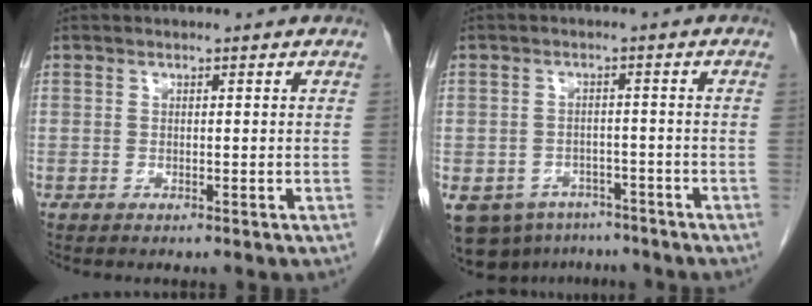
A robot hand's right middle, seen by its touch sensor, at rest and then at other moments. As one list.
[{"total": 11.2, "force": [-7.3, 7.6, 3.7], "torque": [-0.090, 0.000, -0.096]}]